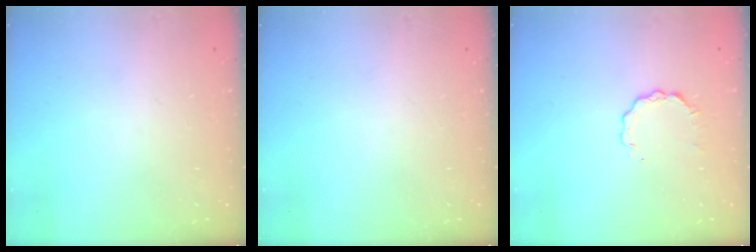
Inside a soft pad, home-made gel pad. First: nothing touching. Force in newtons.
{"total": 0.0}
{"total": 3.6, "press": 3.6, "slide": 0.4}